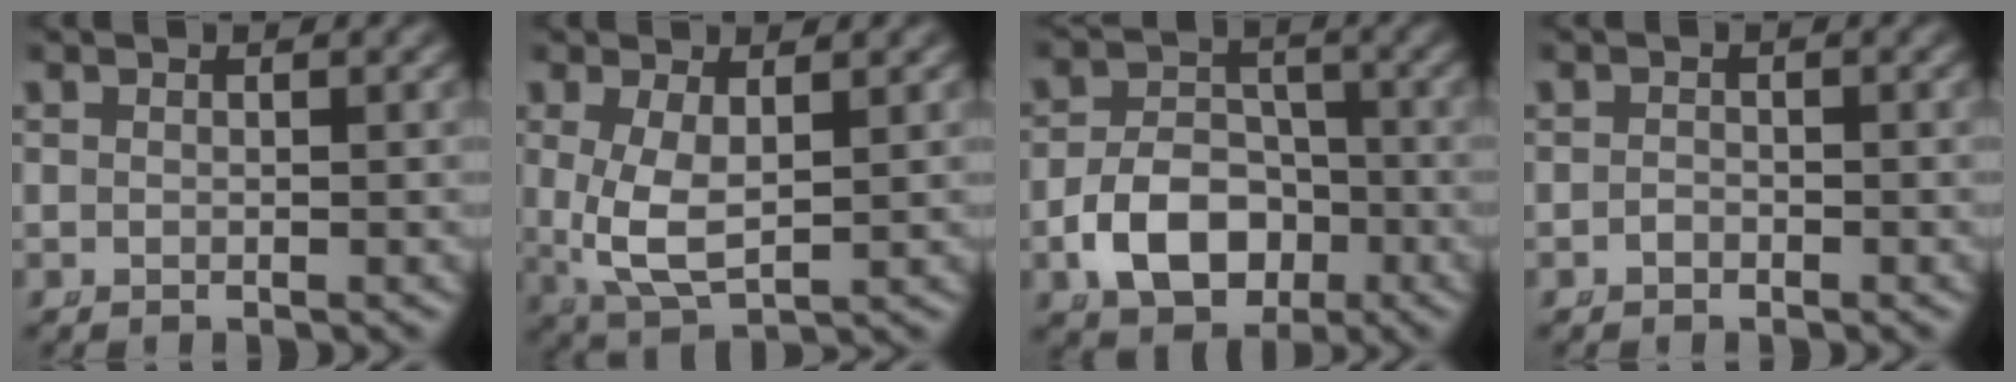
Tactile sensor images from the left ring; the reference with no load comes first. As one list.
[{"total": 5.2, "force": [0.1, 2.9, 4.3], "torque": [-0.105, -0.025, 0.025]}, {"total": 6.3, "force": [-2.9, 4.5, 3.3], "torque": [-0.040, -0.016, -0.046]}, {"total": 0.8, "force": [-0.7, 0.3, 0.0], "torque": [-0.006, -0.009, -0.009]}]